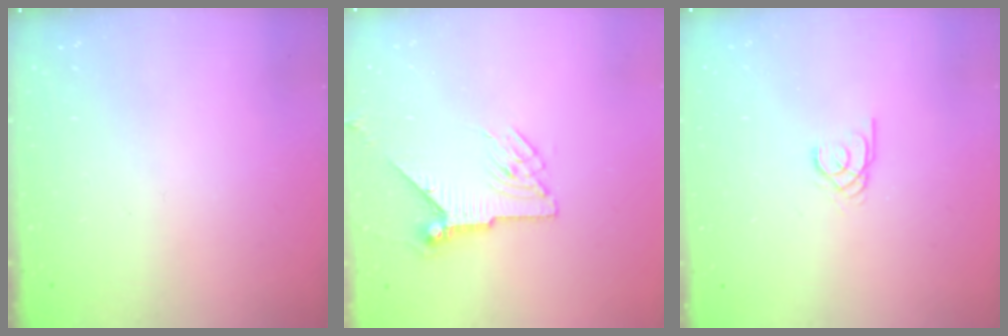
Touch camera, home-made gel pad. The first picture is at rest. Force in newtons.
{"total": 8.2, "press": 8.2, "slide": 0.2}
{"total": 1.9, "press": 1.9, "slide": 0.1}